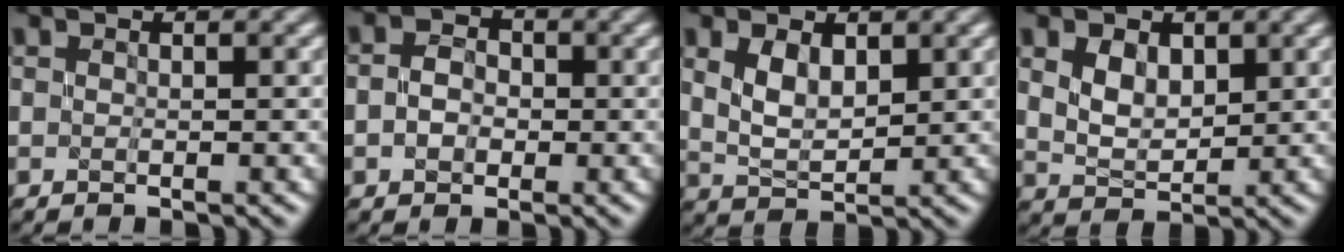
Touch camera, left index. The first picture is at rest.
{"total": 2.4, "force": [-0.5, 1.9, 1.3], "torque": [-0.028, 0.003, -0.013]}
{"total": 3.3, "force": [1.3, 1.9, 2.4], "torque": [-0.057, -0.002, 0.033]}
{"total": 3.0, "force": [1.2, 2.0, 1.9], "torque": [-0.044, -0.003, 0.027]}